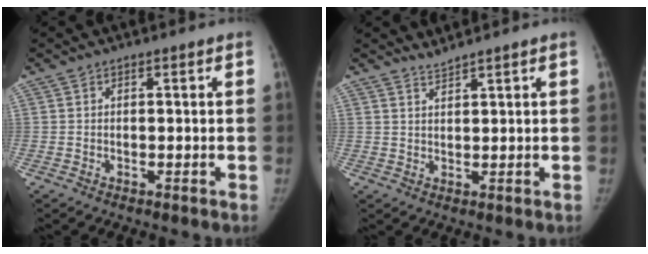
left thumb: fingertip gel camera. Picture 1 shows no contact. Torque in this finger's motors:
{"motor_torque": [-0.41, -0.13, -0.10, 0.44, -0.03]}